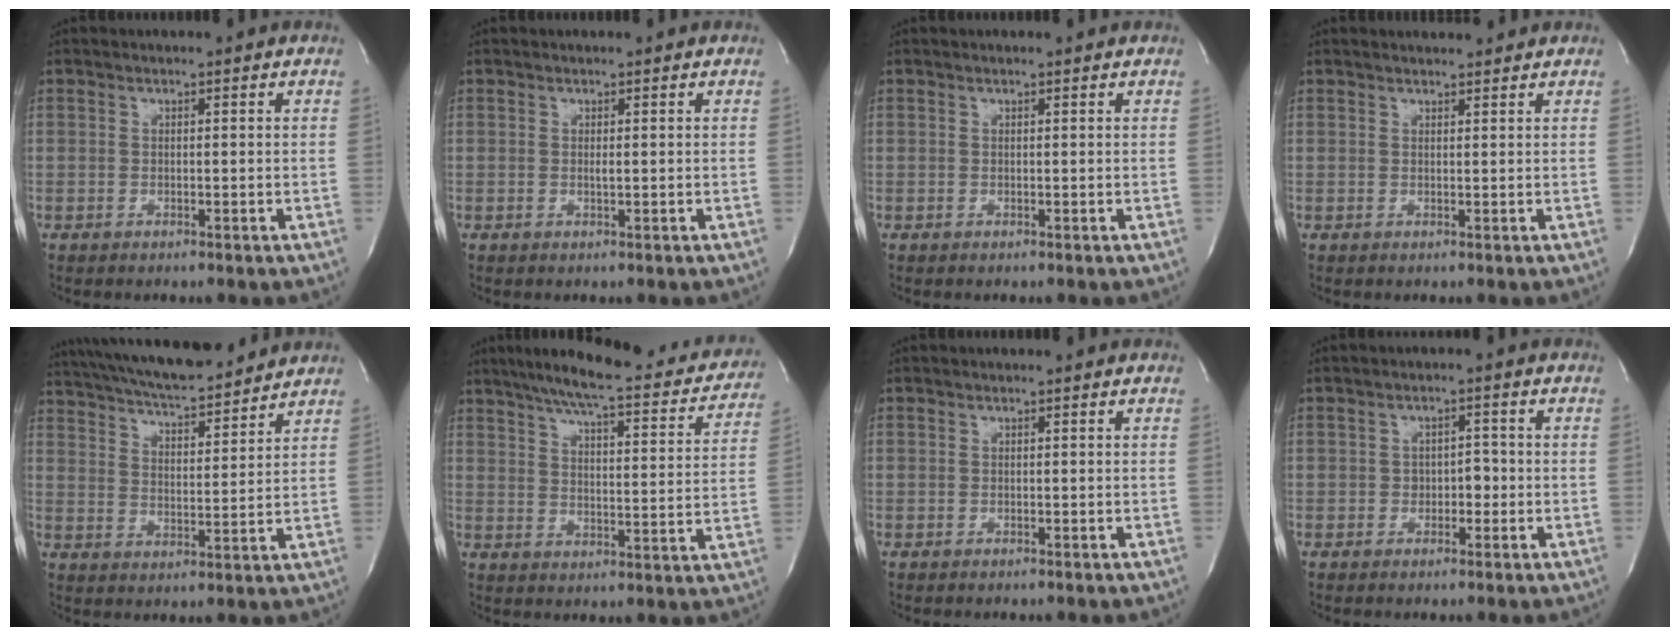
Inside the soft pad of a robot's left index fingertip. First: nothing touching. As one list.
[{"total": 0.6, "force": [0.2, 0.0, 0.6], "torque": [-0.014, 0.000, 0.003]}, {"total": 1.0, "force": [1.0, 0.1, 0.4], "torque": [-0.009, 0.010, 0.014]}, {"total": 3.2, "force": [3.0, 0.6, 0.7], "torque": [-0.013, 0.015, 0.042]}, {"total": 17.8, "force": [15.8, 3.0, 7.7], "torque": [-0.143, 0.027, 0.248]}, {"total": 23.9, "force": [20.7, 4.2, 11.1], "torque": [-0.164, -0.014, 0.258]}, {"total": 0.0}, {"total": 2.4, "force": [-0.5, 1.6, 1.7], "torque": [-0.016, 0.007, -0.007]}]